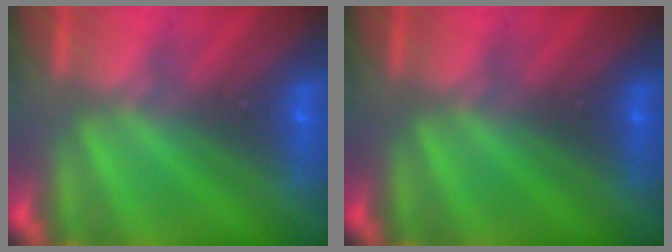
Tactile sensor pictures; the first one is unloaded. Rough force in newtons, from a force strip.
{"total": 0.0}